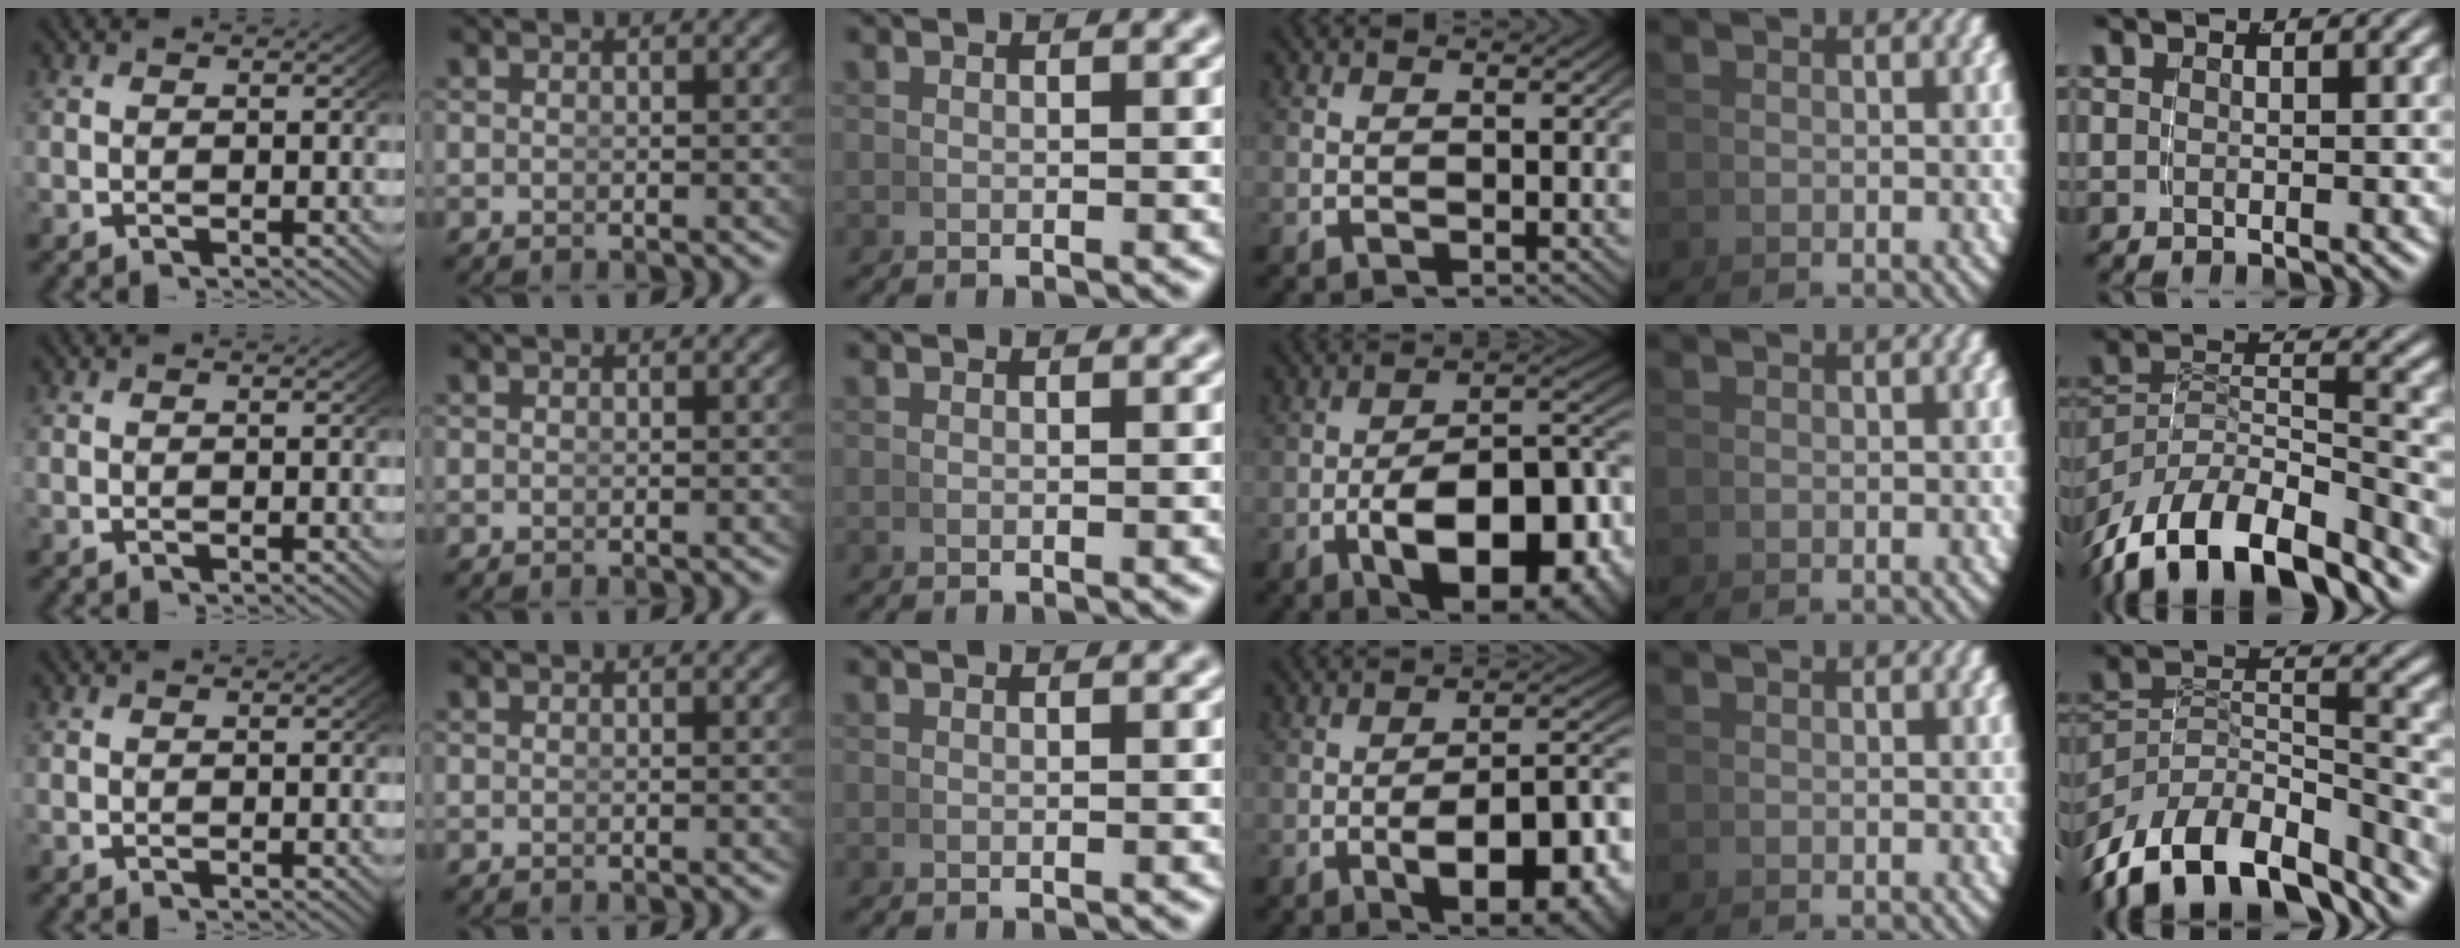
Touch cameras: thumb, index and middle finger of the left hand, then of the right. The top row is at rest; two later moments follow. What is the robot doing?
{"motion": "grasp_and_lifting", "object": "whiteboard"}